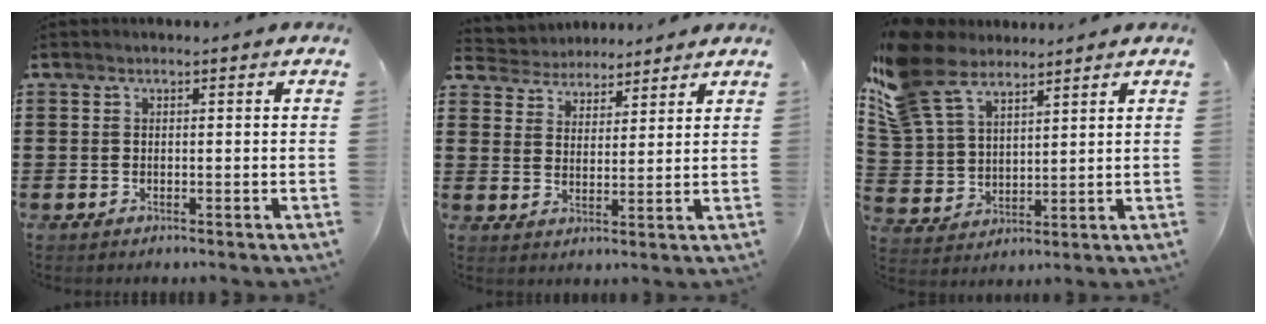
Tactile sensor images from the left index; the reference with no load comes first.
{"total": 4.1, "force": [3.9, 1.2, -0.5], "torque": [-0.013, -0.014, 0.070]}
{"total": 11.1, "force": [8.3, 5.5, 4.9], "torque": [-0.146, -0.024, 0.161]}